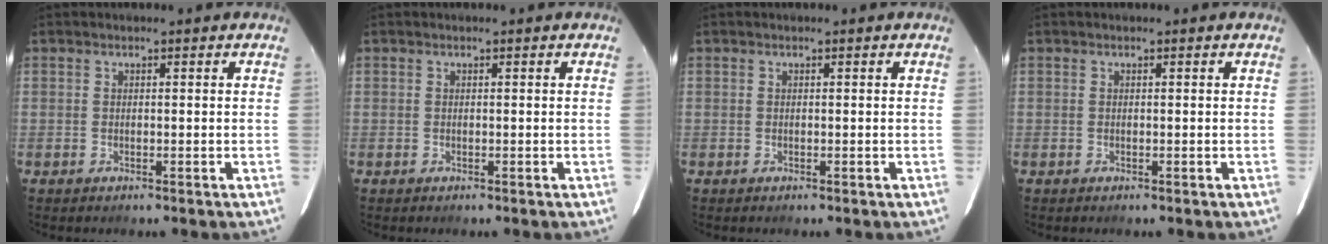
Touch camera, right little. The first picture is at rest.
{"total": 0.0}
{"total": 0.0}
{"total": 0.0}